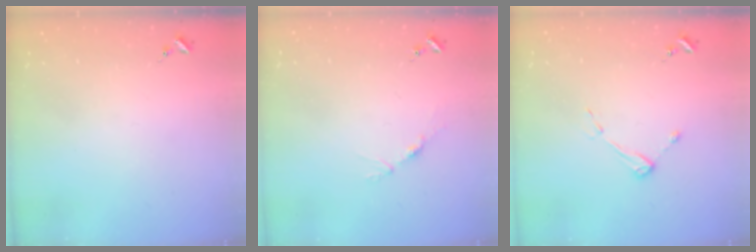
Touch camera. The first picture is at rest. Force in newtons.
{"total": 4.0, "press": 3.9, "slide": 0.5}
{"total": 4.2, "press": 4.2, "slide": 0.6}